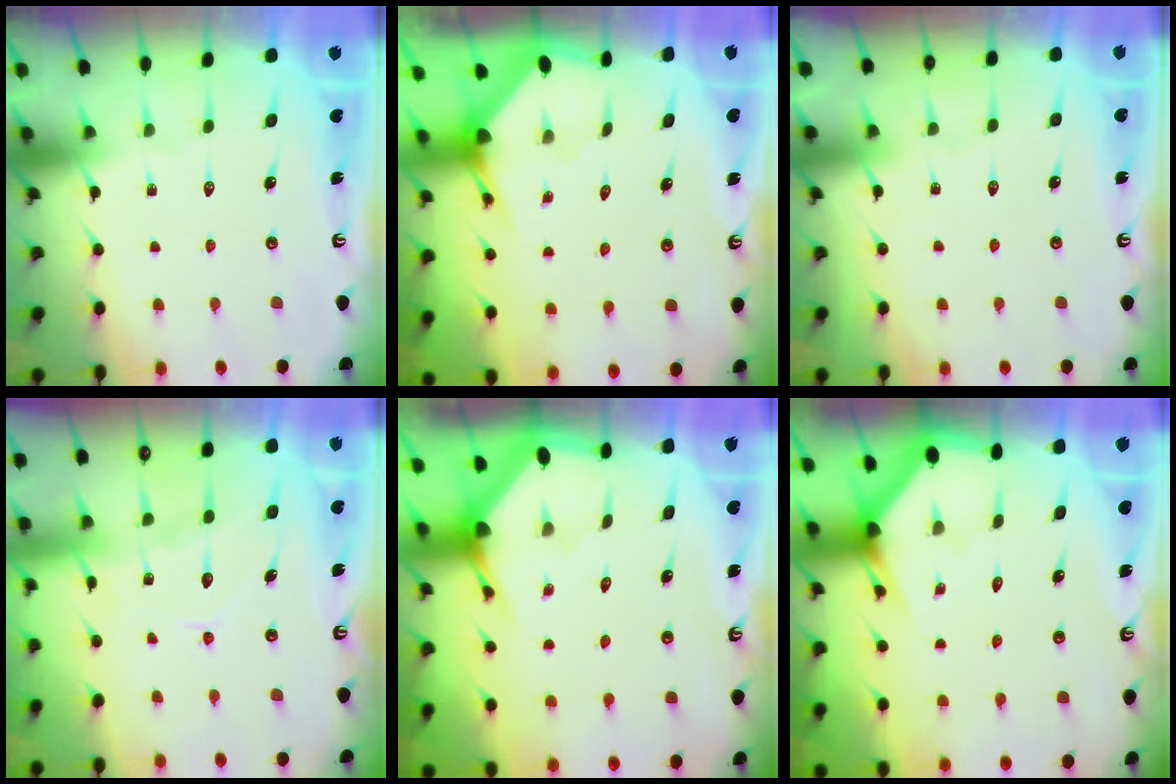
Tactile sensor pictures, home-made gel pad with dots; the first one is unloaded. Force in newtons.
{"total": 3.0, "press": 3.0, "slide": 0.3}
{"total": 2.2, "press": 2.2, "slide": 0.3}
{"total": 8.8, "press": 8.7, "slide": 0.6}
{"total": 2.9, "press": 2.9, "slide": 0.2}
{"total": 2.7, "press": 2.7, "slide": 0.1}